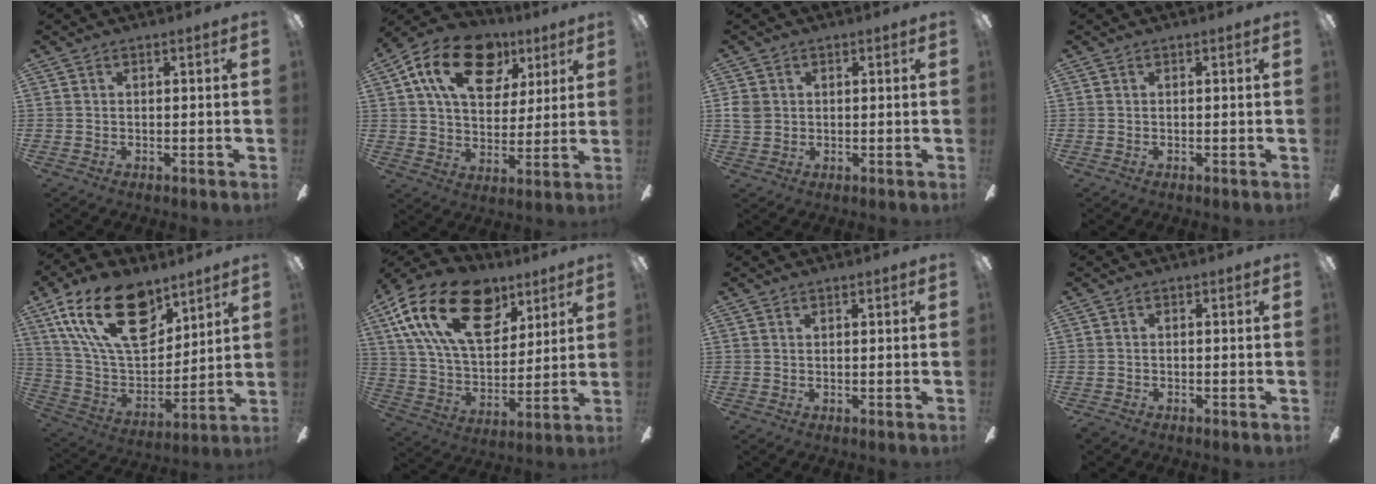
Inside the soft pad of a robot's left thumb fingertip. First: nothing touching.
{"total": 19.2, "force": [9.2, 11.9, 11.9], "torque": [-0.195, -0.020, 0.165]}
{"total": 3.8, "force": [0.7, 3.5, 1.5], "torque": [-0.030, 0.003, 0.013]}
{"total": 0.0}
{"total": 23.6, "force": [13.1, 12.5, 15.2], "torque": [-0.288, -0.061, 0.234]}
{"total": 24.3, "force": [11.8, 13.8, 16.1], "torque": [-0.290, -0.046, 0.214]}
{"total": 0.6, "force": [0.6, 0.1, 0.1], "torque": [-0.003, -0.002, 0.012]}
{"total": 0.7, "force": [-0.6, 0.2, 0.0], "torque": [-0.001, 0.001, -0.013]}